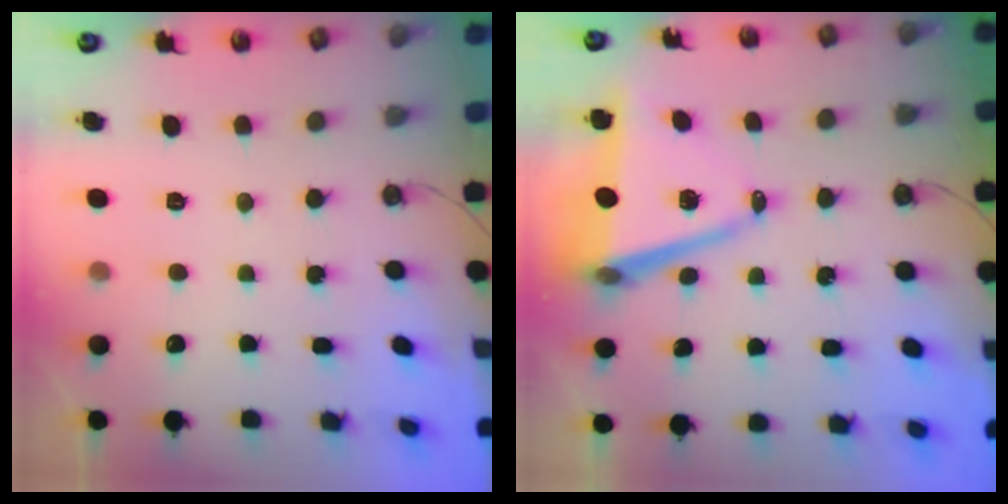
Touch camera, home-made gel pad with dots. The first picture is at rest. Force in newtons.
{"total": 11.2, "press": 10.4, "slide": 4.0}